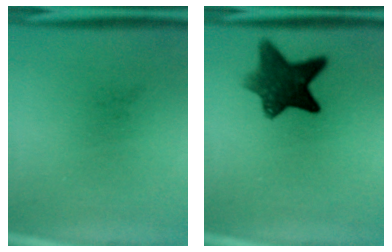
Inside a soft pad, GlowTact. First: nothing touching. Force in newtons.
{"total": 9.9}